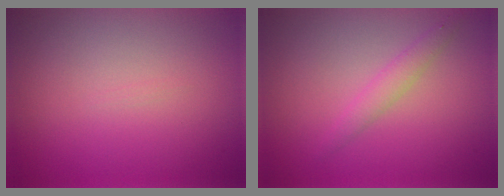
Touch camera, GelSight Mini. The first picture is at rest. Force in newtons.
{"total": 1.6, "press": 1.6, "slide": 0.0}